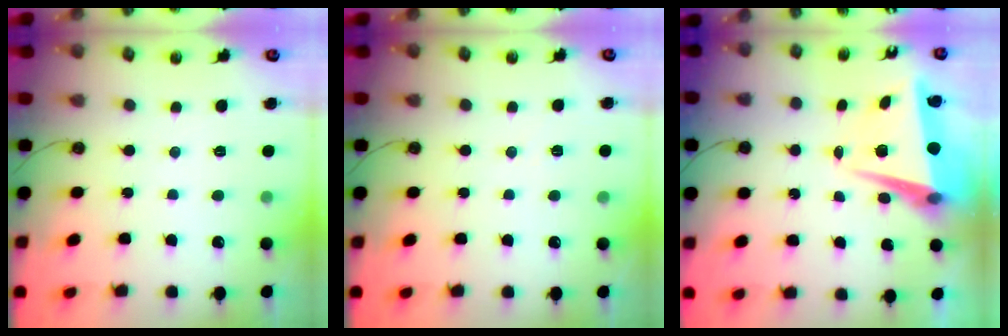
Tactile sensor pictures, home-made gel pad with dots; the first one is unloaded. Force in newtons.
{"total": 2.5, "press": 2.2, "slide": 1.1}
{"total": 8.1, "press": 7.9, "slide": 1.8}